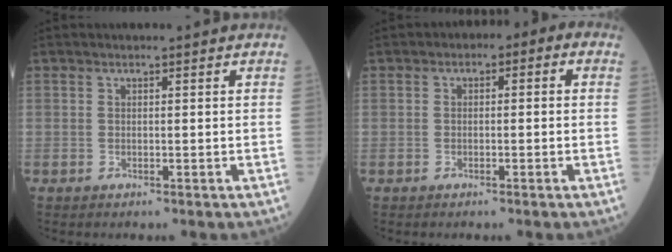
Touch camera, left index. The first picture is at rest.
{"total": 3.1, "force": [-0.2, 1.7, 2.6], "torque": [-0.029, 0.022, -0.015]}